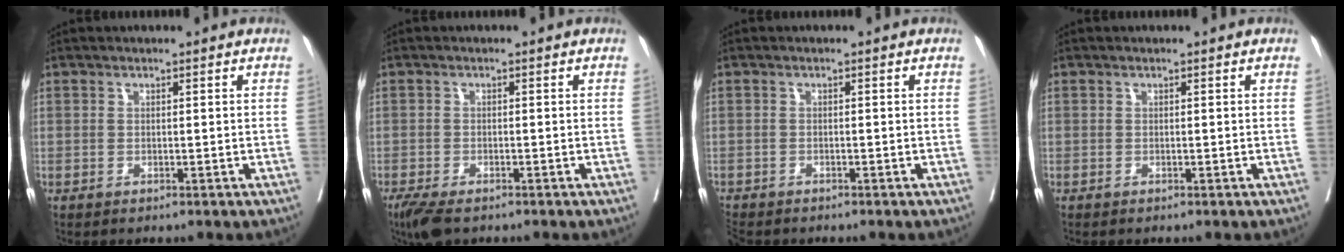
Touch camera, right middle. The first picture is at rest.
{"total": 4.6, "force": [-3.4, 1.5, 2.7], "torque": [-0.051, -0.012, -0.056]}
{"total": 3.8, "force": [-3.4, 1.2, 1.1], "torque": [-0.025, -0.011, -0.062]}
{"total": 0.0}